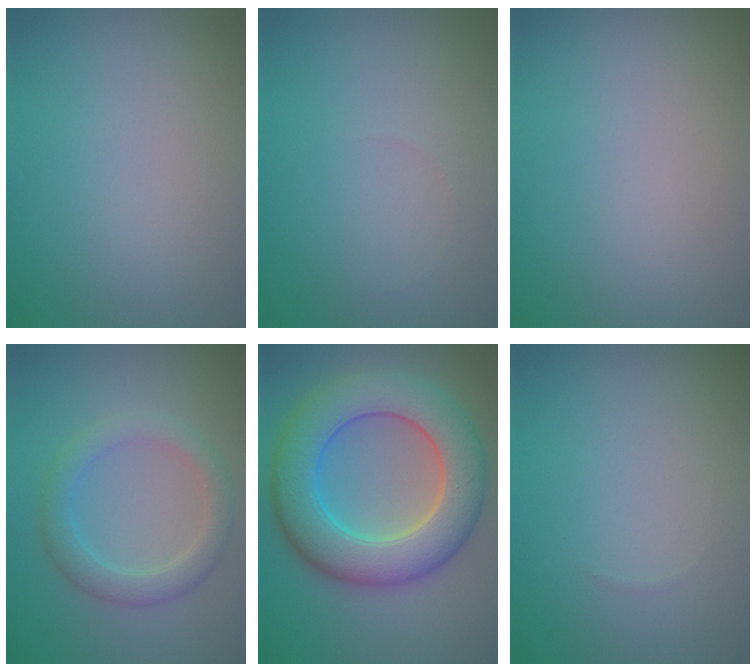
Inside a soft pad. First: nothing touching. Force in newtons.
{"total": 0.0}
{"total": 0.0}
{"total": 3.1, "press": 3.1, "slide": 0.2}
{"total": 9.9, "press": 9.9, "slide": 0.5}
{"total": 0.0}